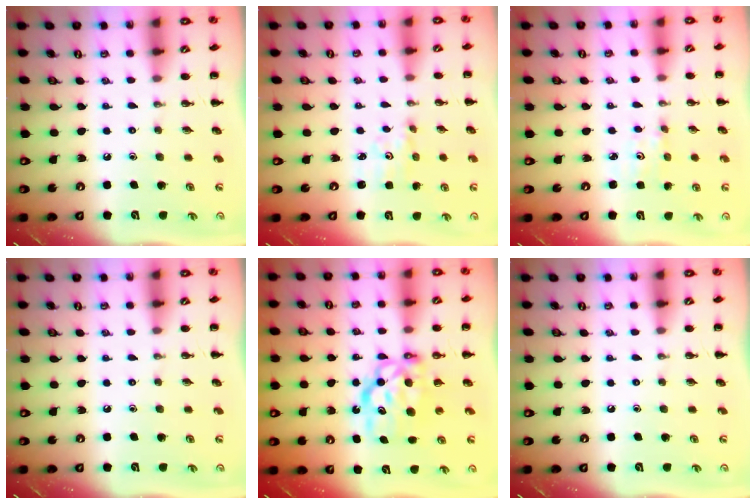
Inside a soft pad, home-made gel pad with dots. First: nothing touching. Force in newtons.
{"total": 1.9, "press": 1.8, "slide": 0.6}
{"total": 1.2, "press": 1.2, "slide": 0.3}
{"total": 0.0}
{"total": 8.3, "press": 8.2, "slide": 1.6}
{"total": 0.0}